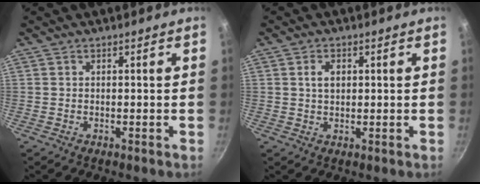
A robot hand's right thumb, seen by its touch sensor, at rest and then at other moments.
{"total": 3.0, "force": [0.7, 2.0, 2.1], "torque": [-0.027, 0.000, 0.012]}